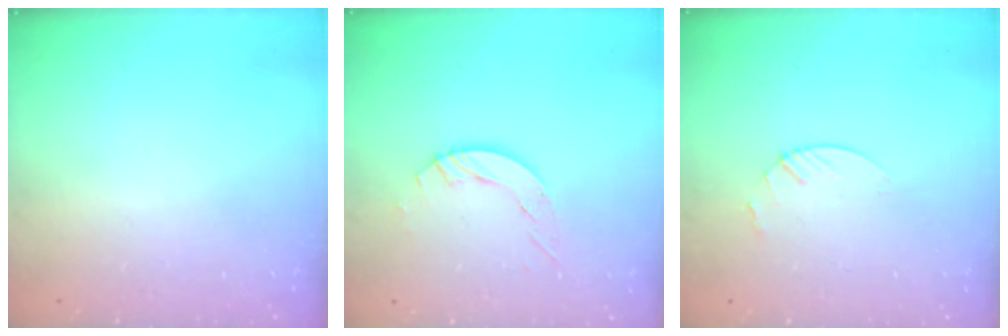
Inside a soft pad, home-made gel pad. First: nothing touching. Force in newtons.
{"total": 5.0, "press": 5.0, "slide": 0.2}
{"total": 3.0, "press": 3.0, "slide": 0.3}